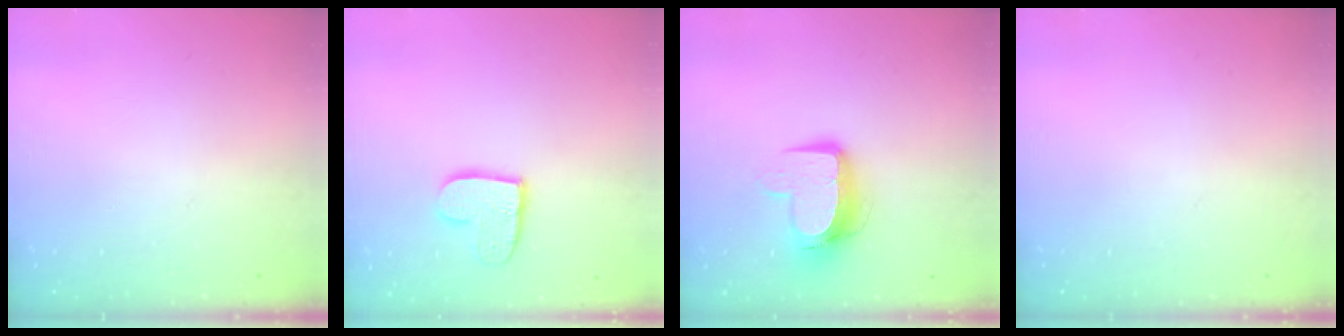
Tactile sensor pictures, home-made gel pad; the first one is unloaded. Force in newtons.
{"total": 10.1, "press": 10.0, "slide": 0.5}
{"total": 11.0, "press": 10.9, "slide": 1.1}
{"total": 0.0}